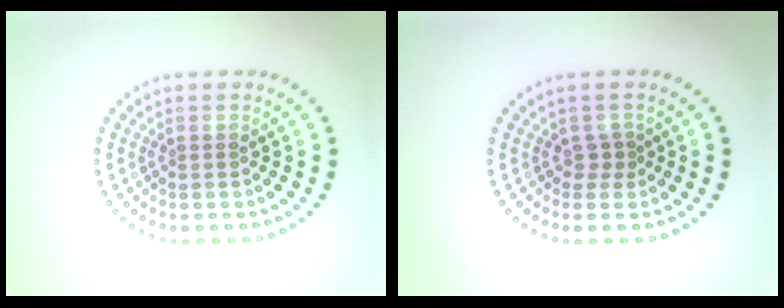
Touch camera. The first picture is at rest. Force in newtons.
{"total": 1.1, "press": 0.8, "slide": 0.8}